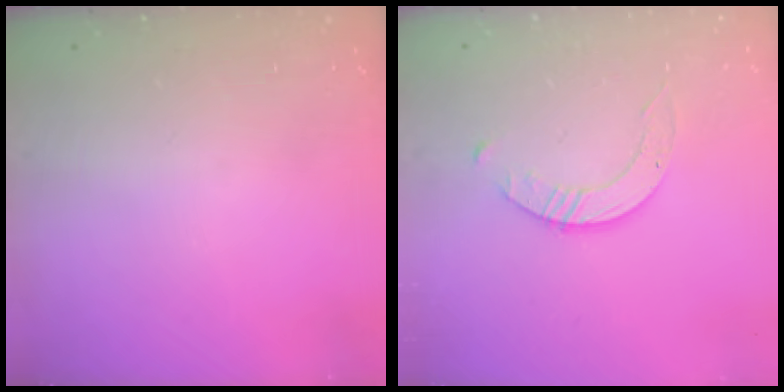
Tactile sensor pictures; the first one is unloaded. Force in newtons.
{"total": 3.2, "press": 3.1, "slide": 0.4}